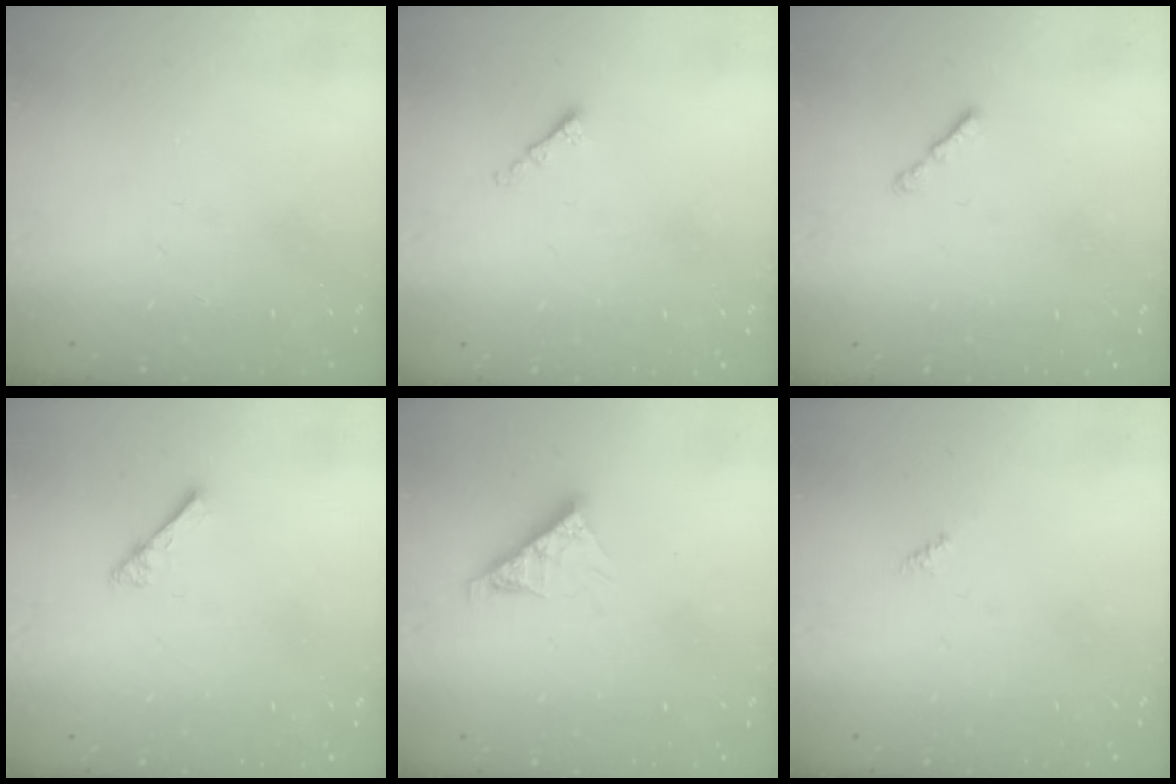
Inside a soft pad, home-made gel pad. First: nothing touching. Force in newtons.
{"total": 1.4, "press": 1.3, "slide": 0.5}
{"total": 1.6, "press": 1.5, "slide": 0.5}
{"total": 3.3, "press": 3.2, "slide": 0.4}
{"total": 8.0, "press": 8.0, "slide": 0.7}
{"total": 0.0}